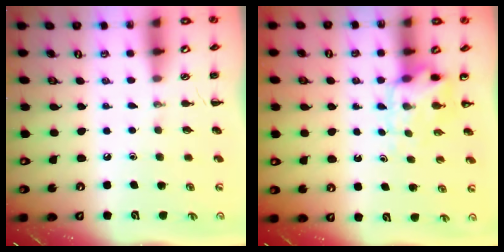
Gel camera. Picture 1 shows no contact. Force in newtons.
{"total": 5.2, "press": 5.2, "slide": 0.8}